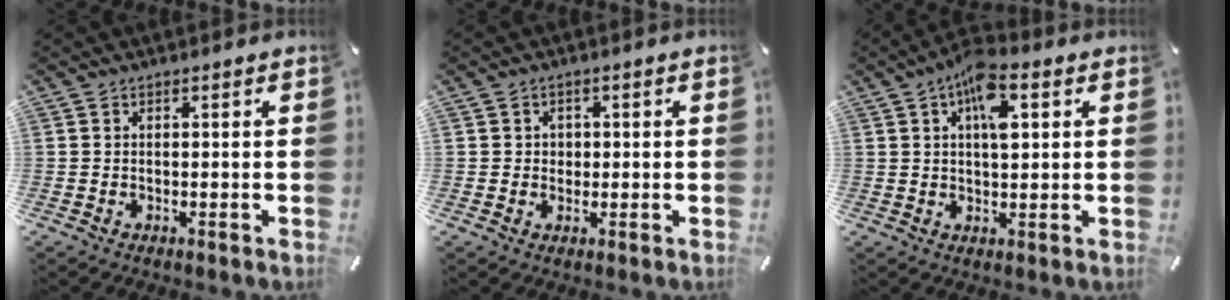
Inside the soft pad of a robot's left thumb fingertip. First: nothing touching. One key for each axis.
{"total": 2.3, "fx": -0.1, "fy": 2.3, "fz": 0.4, "tx": -0.003, "ty": 0.003, "tz": -0.006}
{"total": 8.8, "fx": 3.3, "fy": 3.8, "fz": 7.2, "tx": -0.122, "ty": 0.001, "tz": 0.053}